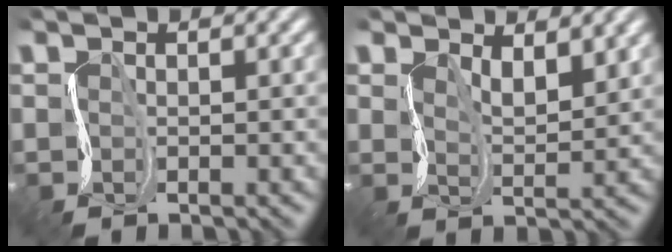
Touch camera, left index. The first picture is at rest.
{"total": 2.8, "force": [1.6, 1.1, 2.0], "torque": [-0.045, -0.011, 0.028]}